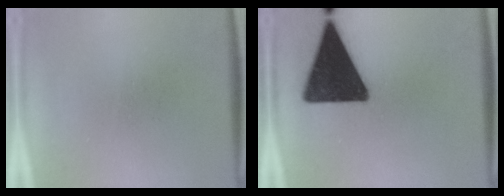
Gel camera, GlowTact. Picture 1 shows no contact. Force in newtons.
{"total": 18.7}